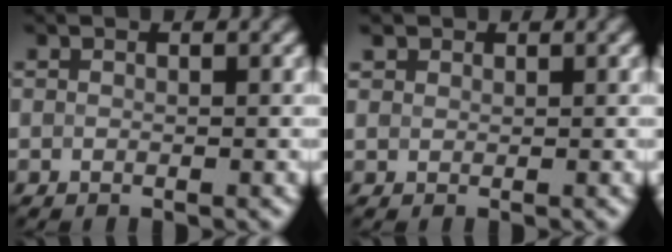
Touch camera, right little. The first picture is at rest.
{"total": 1.3, "force": [0.9, 0.9, 0.4], "torque": [-0.015, 0.003, 0.013]}